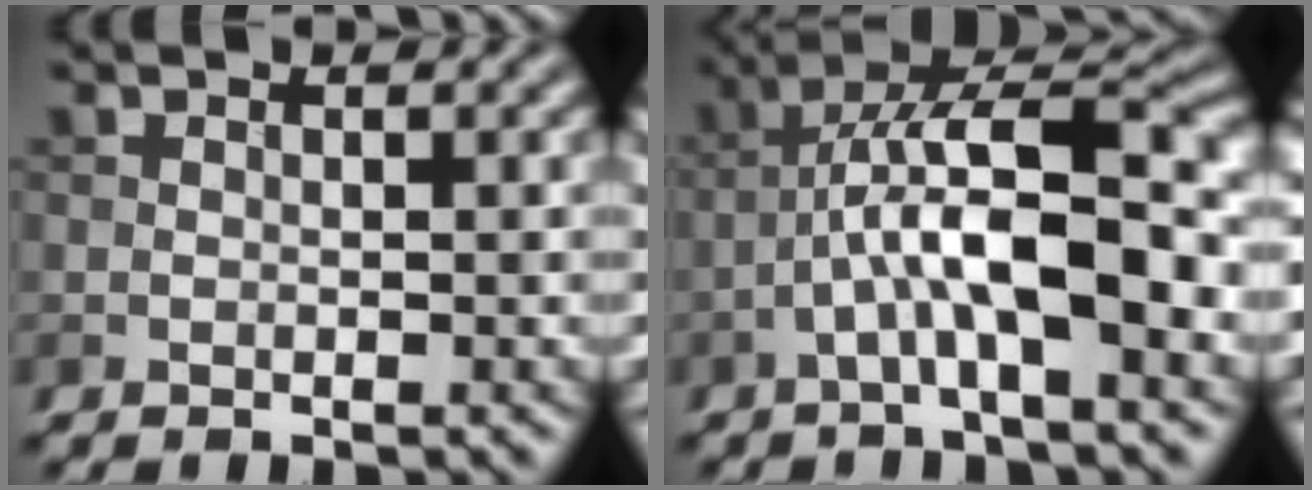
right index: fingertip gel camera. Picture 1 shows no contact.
{"total": 9.2, "force": [-2.0, 2.7, 8.5], "torque": [-0.151, 0.023, -0.033]}